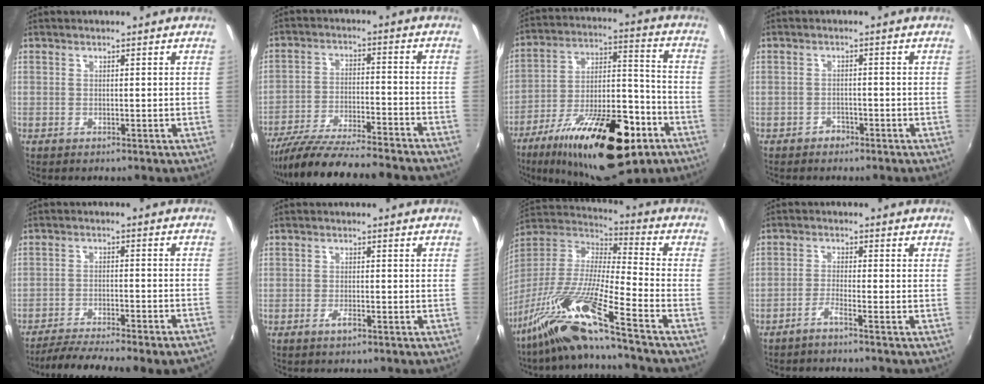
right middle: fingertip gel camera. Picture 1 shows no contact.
{"total": 22.4, "force": [-19.8, 2.1, 10.2], "torque": [-0.192, -0.052, -0.299]}
{"total": 26.5, "force": [-14.6, 10.3, 19.6], "torque": [-0.329, -0.018, -0.222]}
{"total": 2.1, "force": [-1.6, 1.4, 0.2], "torque": [-0.008, 0.002, -0.025]}
{"total": 14.7, "force": [-12.9, 0.8, 7.0], "torque": [-0.133, -0.026, -0.188]}
{"total": 1.8, "force": [-1.1, 0.8, 1.1], "torque": [-0.023, -0.002, -0.021]}
{"total": 17.5, "force": [-12.5, -0.8, 12.2], "torque": [-0.223, -0.024, -0.247]}
{"total": 2.1, "force": [-1.6, -0.4, 1.3], "torque": [-0.042, 0.002, -0.033]}